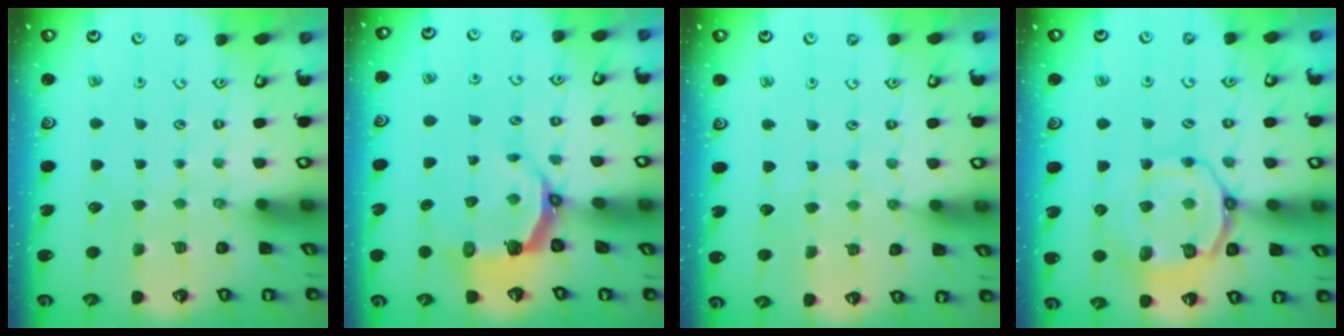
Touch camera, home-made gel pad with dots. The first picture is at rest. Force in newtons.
{"total": 5.8, "press": 4.5, "slide": 3.7}
{"total": 4.9, "press": 4.9, "slide": 0.4}
{"total": 12.6, "press": 12.5, "slide": 1.4}